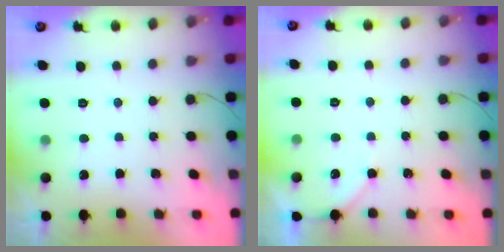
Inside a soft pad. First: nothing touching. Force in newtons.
{"total": 2.8, "press": 2.8, "slide": 0.4}